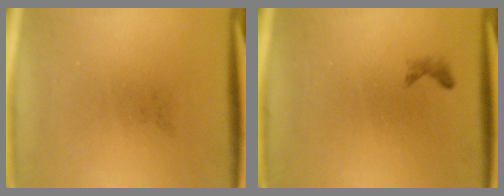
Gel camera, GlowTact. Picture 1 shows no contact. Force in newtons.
{"total": 0.6}